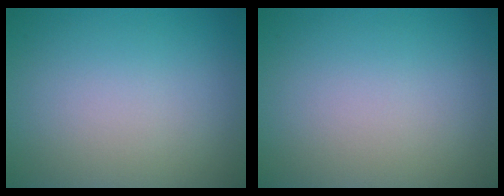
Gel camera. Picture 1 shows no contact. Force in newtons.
{"total": 0.0}